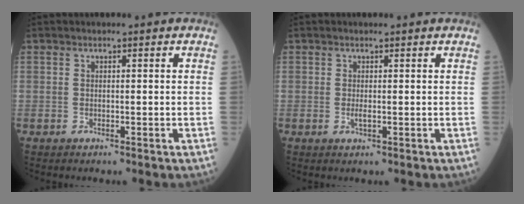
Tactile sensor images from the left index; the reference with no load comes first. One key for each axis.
{"total": 0.8, "fx": 0.1, "fy": 0.2, "fz": 0.8, "tx": -0.019, "ty": -0.003, "tz": 0.002}